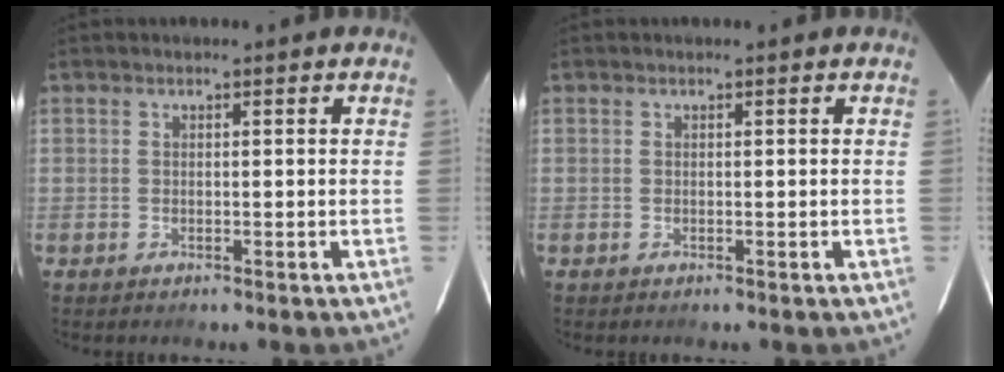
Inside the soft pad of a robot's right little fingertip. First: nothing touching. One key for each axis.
{"total": 0.0}